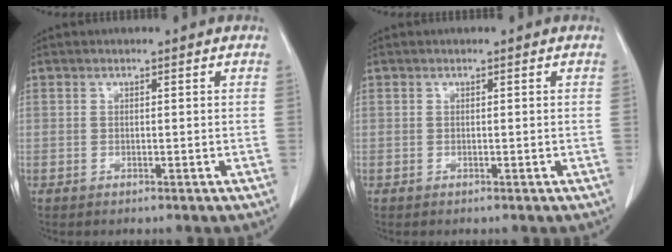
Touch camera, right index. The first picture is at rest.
{"total": 0.0}